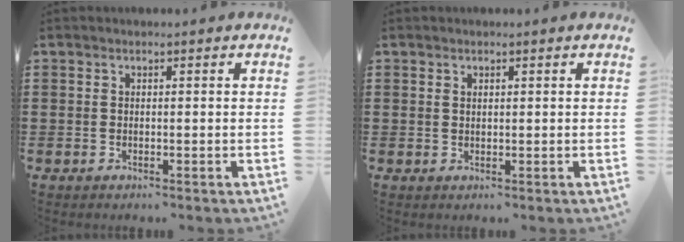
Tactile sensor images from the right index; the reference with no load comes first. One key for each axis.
{"total": 0.8, "fx": 0.5, "fy": 0.5, "fz": 0.3, "tx": -0.007, "ty": 0.004, "tz": 0.009}